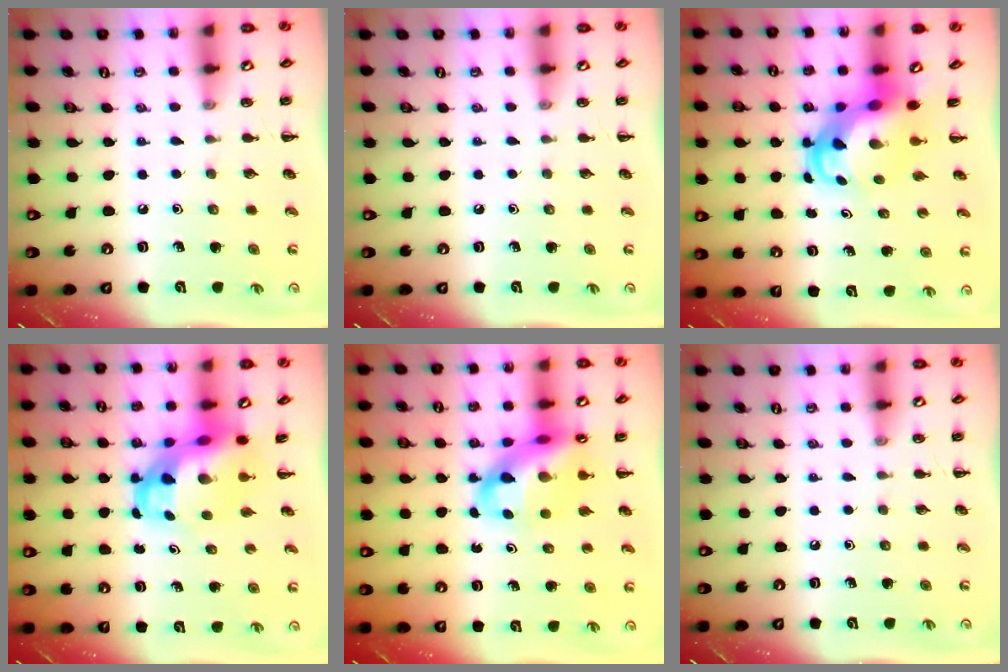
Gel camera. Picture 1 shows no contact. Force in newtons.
{"total": 0.0}
{"total": 5.7, "press": 5.4, "slide": 1.8}
{"total": 7.0, "press": 6.7, "slide": 2.0}
{"total": 13.4, "press": 13.0, "slide": 3.3}
{"total": 0.0}